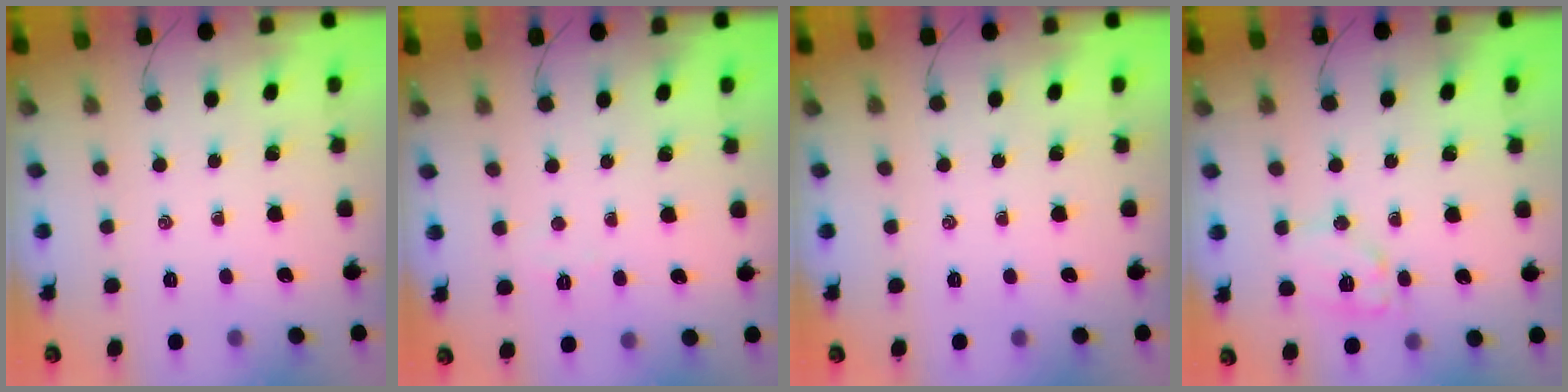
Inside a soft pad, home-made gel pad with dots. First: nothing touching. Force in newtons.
{"total": 2.4, "press": 2.3, "slide": 0.6}
{"total": 0.0}
{"total": 10.1, "press": 10.1, "slide": 0.9}